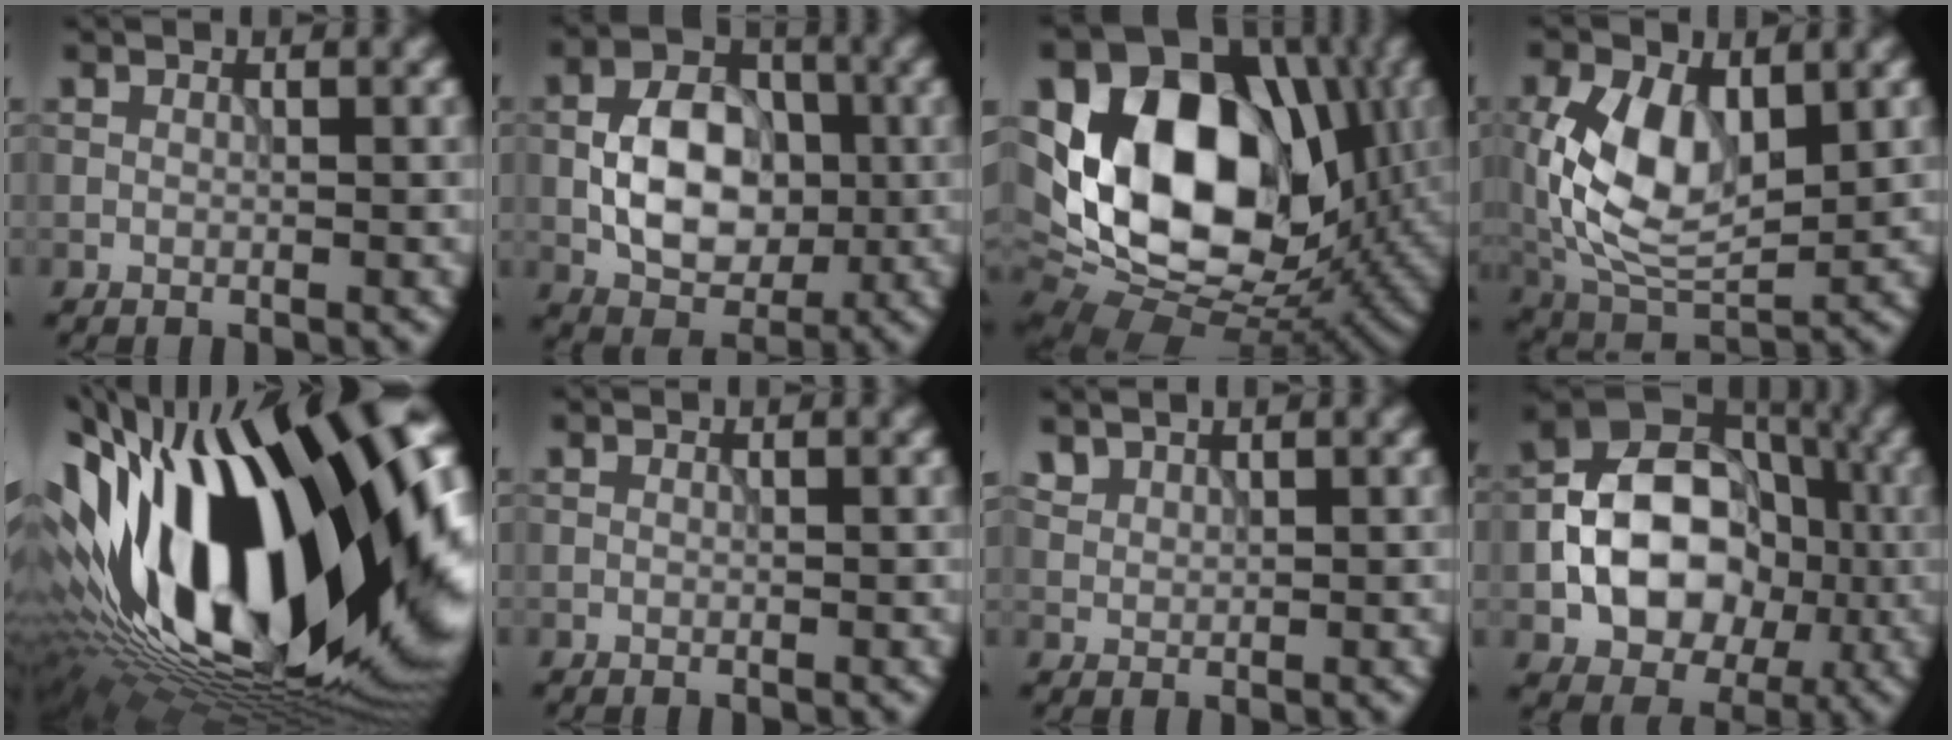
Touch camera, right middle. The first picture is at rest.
{"total": 7.0, "force": [-0.9, 4.9, 5.0], "torque": [-0.079, 0.004, -0.014]}
{"total": 17.3, "force": [0.8, 12.3, 12.1], "torque": [-0.208, 0.001, 0.006]}
{"total": 8.5, "force": [1.0, 4.9, 6.9], "torque": [-0.149, -0.004, 0.020]}
{"total": 21.0, "force": [0.4, 11.2, 17.8], "torque": [-0.321, -0.007, -0.007]}
{"total": 0.0}
{"total": 1.5, "force": [1.3, 0.7, 0.4], "torque": [-0.016, 0.002, 0.038]}
{"total": 10.7, "force": [-1.8, 8.2, 6.6], "torque": [-0.095, 0.006, -0.043]}